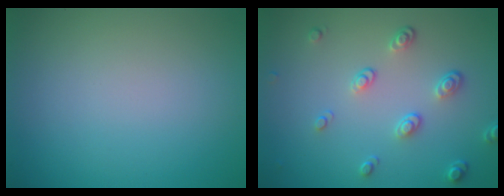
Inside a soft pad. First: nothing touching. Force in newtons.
{"total": 2.6, "press": 1.7, "slide": 2.0}